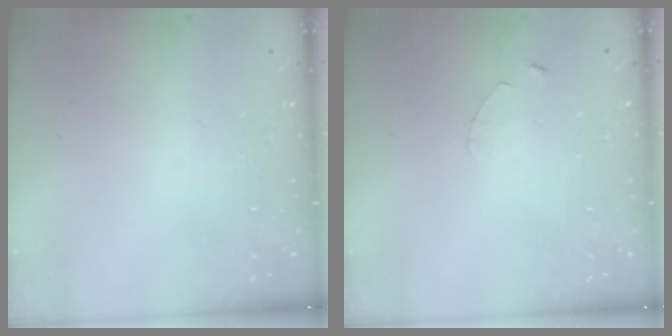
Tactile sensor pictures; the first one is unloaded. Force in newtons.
{"total": 1.0, "press": 1.0, "slide": 0.2}